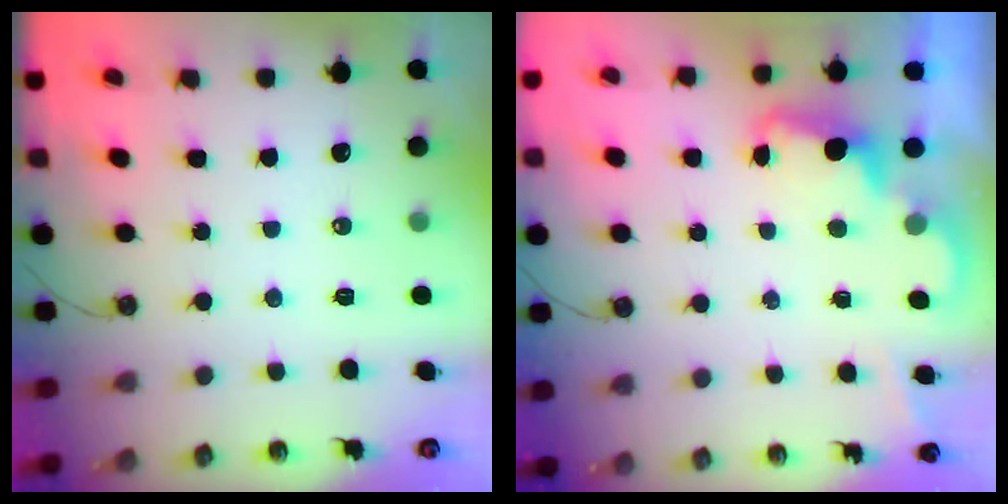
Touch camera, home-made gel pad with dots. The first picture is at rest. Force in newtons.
{"total": 2.5, "press": 2.4, "slide": 0.5}